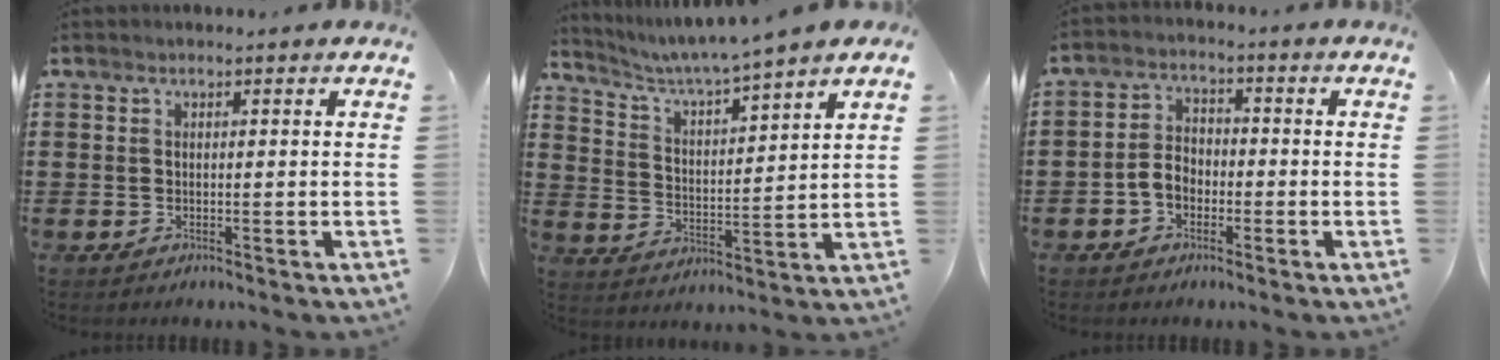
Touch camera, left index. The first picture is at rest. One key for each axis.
{"total": 4.2, "fx": 3.8, "fy": -1.0, "fz": 1.4, "tx": -0.047, "ty": -0.036, "tz": 0.056}
{"total": 3.9, "fx": -1.8, "fy": 2.7, "fz": 2.1, "tx": -0.056, "ty": 0.005, "tz": -0.041}